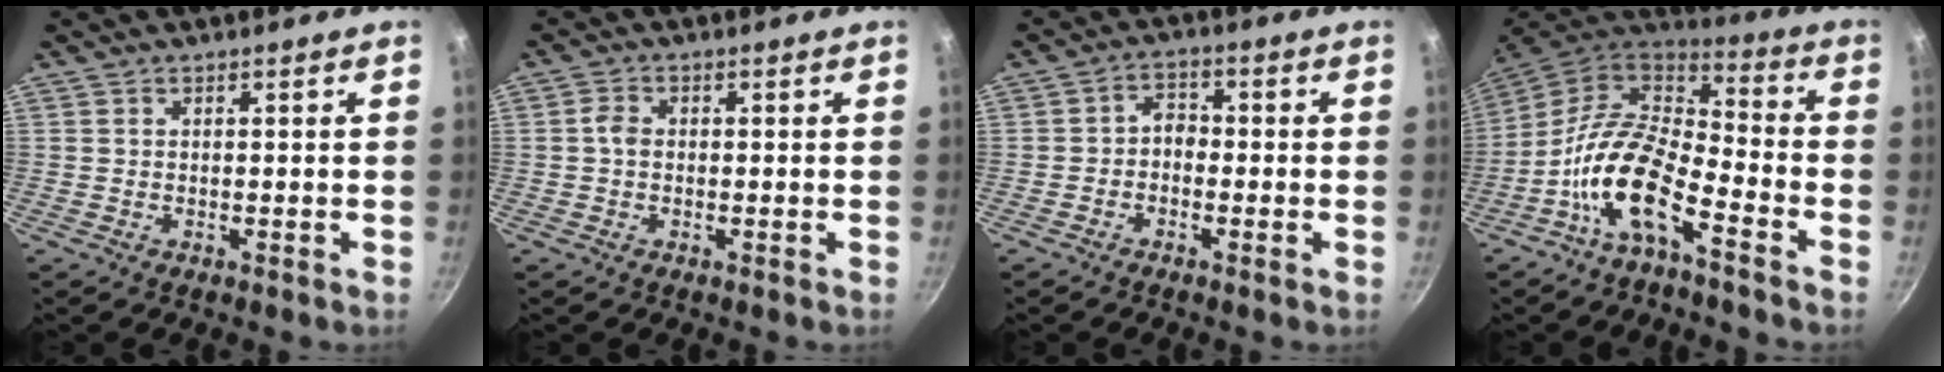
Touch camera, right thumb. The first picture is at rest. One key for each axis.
{"total": 2.4, "fx": -0.1, "fy": 1.8, "fz": 1.6, "tx": -0.031, "ty": 0.009, "tz": -0.006}
{"total": 3.3, "fx": -1.1, "fy": 2.2, "fz": 2.2, "tx": -0.034, "ty": 0.018, "tz": -0.026}
{"total": 15.2, "fx": -7.1, "fy": 6.3, "fz": 11.9, "tx": -0.220, "ty": 0.067, "tz": -0.151}